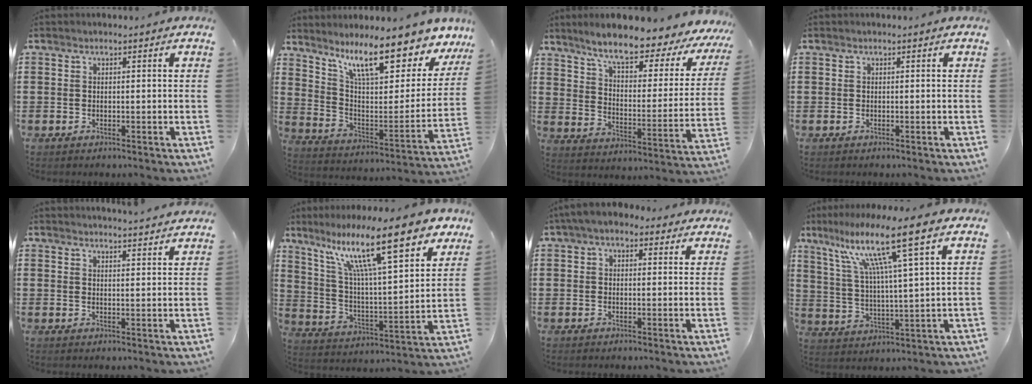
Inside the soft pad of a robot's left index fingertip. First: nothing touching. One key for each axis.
{"total": 14.2, "fx": 10.5, "fy": 2.9, "fz": 9.2, "tx": -0.180, "ty": -0.062, "tz": 0.174}
{"total": 8.7, "fx": 7.0, "fy": 1.0, "fz": 5.0, "tx": -0.109, "ty": -0.046, "tz": 0.108}
{"total": 0.0}
{"total": 2.7, "fx": 2.7, "fy": -0.5, "fz": 0.1, "tx": -0.009, "ty": -0.013, "tz": 0.050}
{"total": 16.7, "fx": 10.9, "fy": 3.3, "fz": 12.2, "tx": -0.235, "ty": -0.045, "tz": 0.175}
{"total": 3.3, "fx": 2.0, "fy": 1.9, "fz": 1.9, "tx": -0.044, "ty": 0.007, "tz": 0.035}
{"total": 12.8, "fx": 7.9, "fy": 0.1, "fz": 10.1, "tx": -0.208, "ty": -0.024, "tz": 0.121}